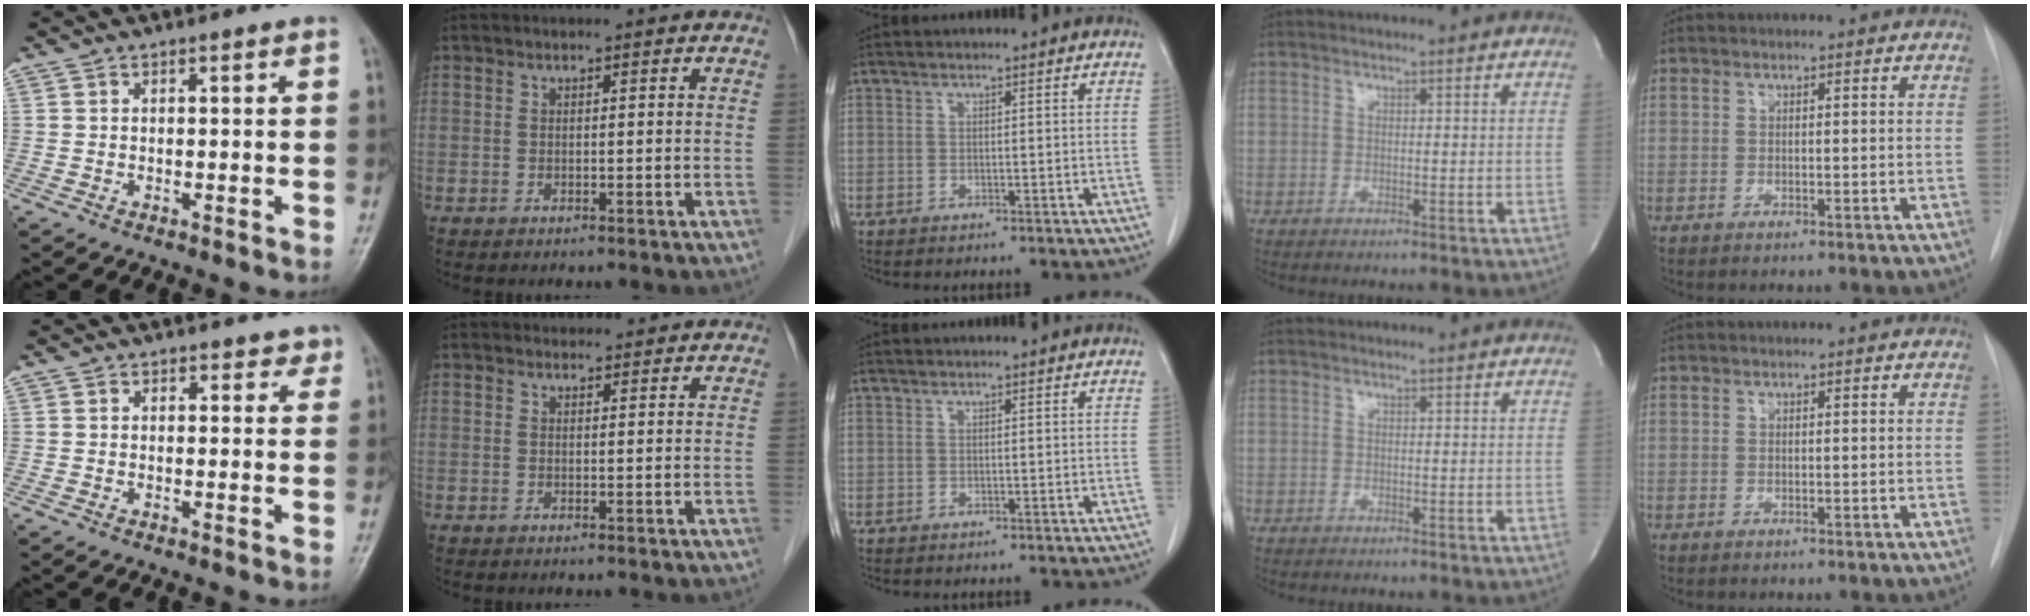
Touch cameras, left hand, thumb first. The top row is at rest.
{"thumb": {"total": 2.1, "force": [1.6, 1.3, 0.5], "torque": [0.021, -0.006, 0.013]}, "index": {"total": 2.6, "force": [2.4, 1.0, 0.1], "torque": [-0.004, 0.013, 0.029]}}